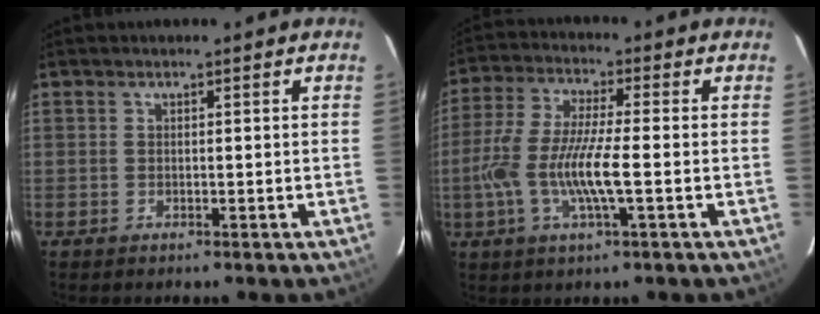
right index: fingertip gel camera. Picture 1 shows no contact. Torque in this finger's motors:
{"motor_torque": [0.39, 0.10, 0.39, 0.17]}